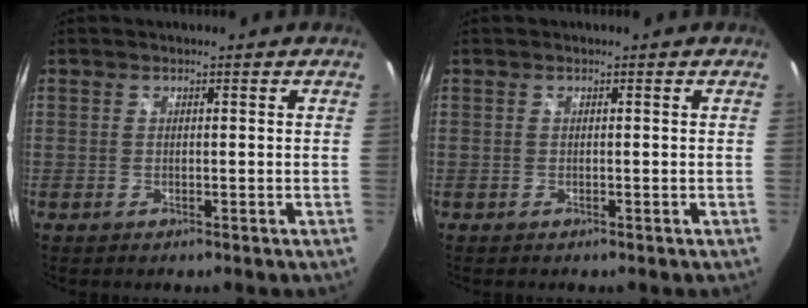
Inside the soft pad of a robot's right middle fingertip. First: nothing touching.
{"total": 0.0}